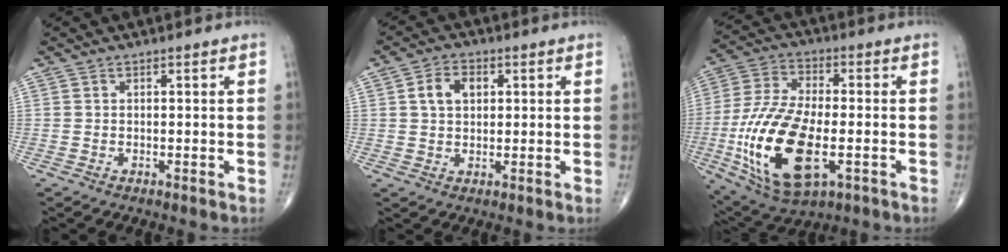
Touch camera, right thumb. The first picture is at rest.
{"total": 5.4, "force": [1.4, 3.8, 3.6], "torque": [-0.050, 0.006, 0.022]}
{"total": 20.8, "force": [-4.8, 9.4, 17.9], "torque": [-0.369, 0.002, -0.076]}